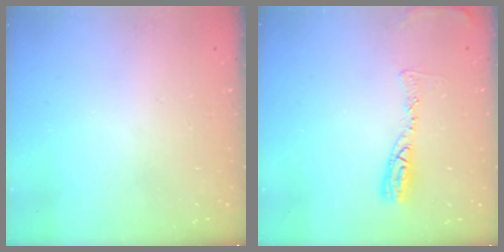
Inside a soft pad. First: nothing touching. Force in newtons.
{"total": 9.2, "press": 9.2, "slide": 0.9}